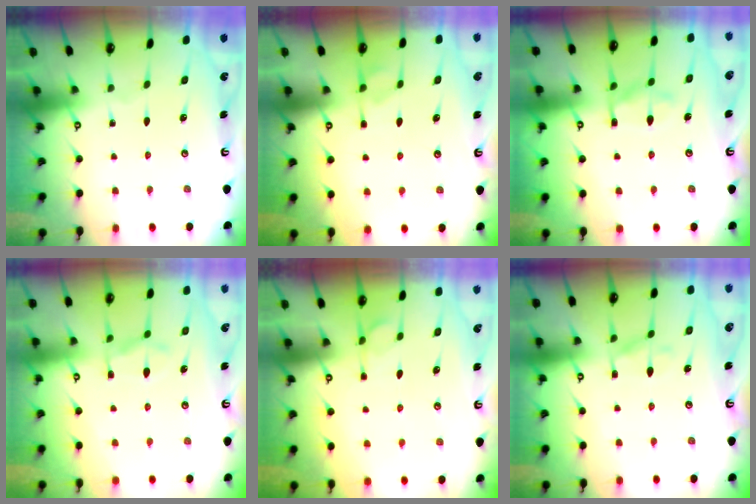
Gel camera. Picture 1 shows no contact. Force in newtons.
{"total": 0.9, "press": 0.1, "slide": 0.9}
{"total": 11.1, "press": 11.0, "slide": 1.1}
{"total": 9.5, "press": 9.4, "slide": 1.2}
{"total": 1.6, "press": 0.8, "slide": 1.3}
{"total": 7.5, "press": 7.5, "slide": 0.4}